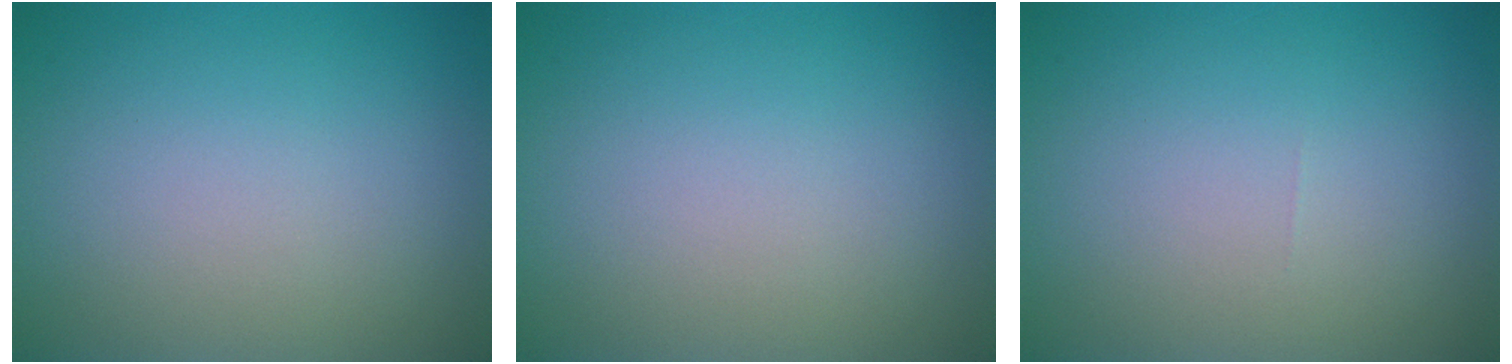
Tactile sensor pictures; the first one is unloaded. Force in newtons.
{"total": 0.0}
{"total": 0.0}